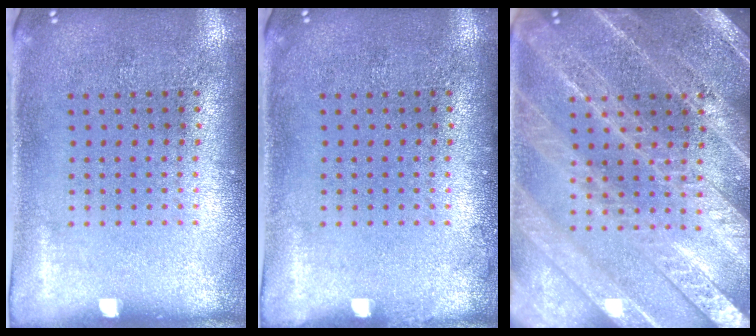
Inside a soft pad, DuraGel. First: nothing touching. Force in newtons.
{"total": 0.6, "press": 0.5, "slide": 0.1}
{"total": 3.6, "press": 3.6, "slide": 0.4}